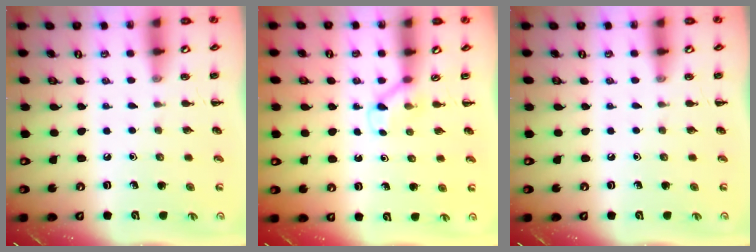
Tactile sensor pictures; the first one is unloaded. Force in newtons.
{"total": 3.0, "press": 2.8, "slide": 1.1}
{"total": 0.0}